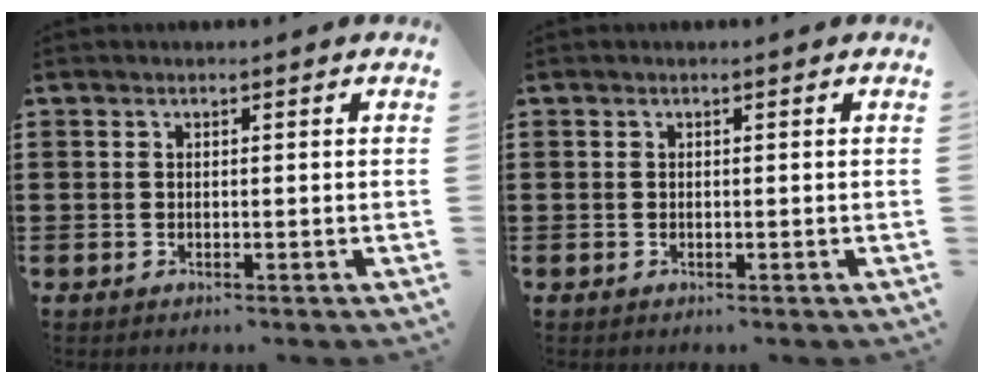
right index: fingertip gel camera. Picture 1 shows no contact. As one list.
[{"total": 0.0}]